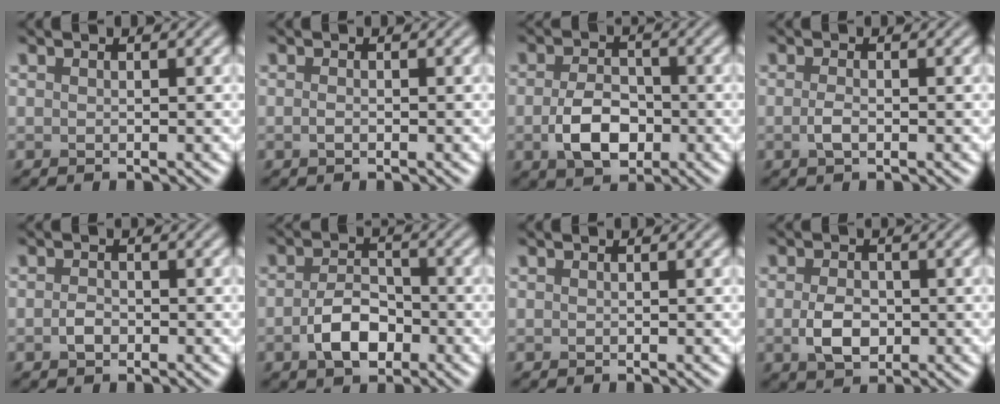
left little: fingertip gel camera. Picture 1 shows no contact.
{"total": 0.7, "force": [-0.3, 0.3, 0.6], "torque": [-0.013, -0.002, -0.005]}
{"total": 4.8, "force": [-1.2, 3.0, 3.5], "torque": [-0.072, -0.006, -0.025]}
{"total": 1.3, "force": [-0.4, 0.5, 1.2], "torque": [-0.027, -0.002, -0.010]}
{"total": 1.2, "force": [-0.5, 0.8, 0.8], "torque": [-0.018, 0.000, -0.011]}
{"total": 4.1, "force": [-1.5, 2.4, 2.9], "torque": [-0.056, 0.001, -0.031]}
{"total": 0.0}
{"total": 3.2, "force": [-0.5, 2.1, 2.3], "torque": [-0.045, -0.004, -0.010]}